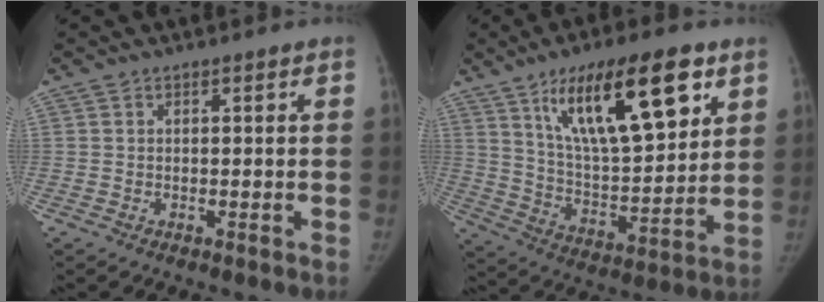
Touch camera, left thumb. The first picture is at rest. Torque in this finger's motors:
{"motor_torque": [0.91, 1.06, 1.65, -1.12, 0.18]}